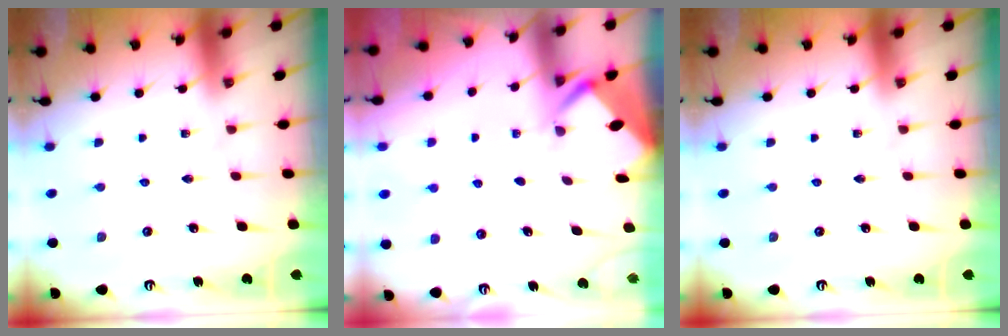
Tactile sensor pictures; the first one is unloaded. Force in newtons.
{"total": 2.7, "press": 2.7, "slide": 0.1}
{"total": 0.0}